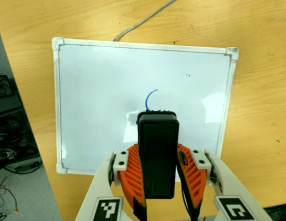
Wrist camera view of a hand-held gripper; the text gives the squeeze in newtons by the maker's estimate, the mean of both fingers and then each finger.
{"total": 6.6, "left": 5.4, "right": 7.7}